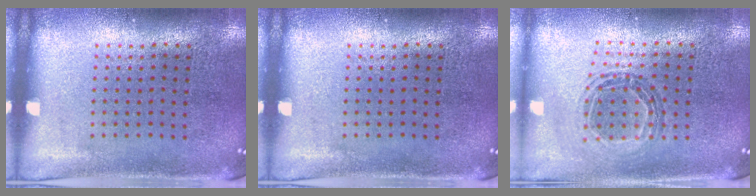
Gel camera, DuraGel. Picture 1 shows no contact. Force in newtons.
{"total": 0.0}
{"total": 0.9, "press": 0.9, "slide": 0.2}